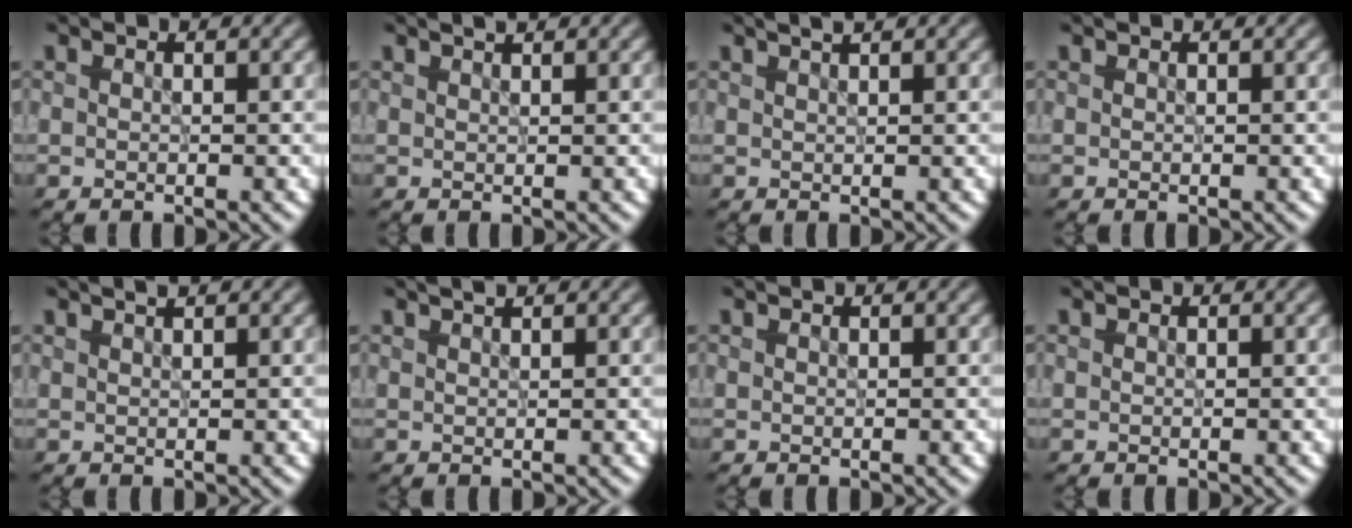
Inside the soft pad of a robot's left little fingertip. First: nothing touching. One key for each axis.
{"total": 1.0, "fx": 0.8, "fy": 0.1, "fz": 0.5, "tx": -0.005, "ty": 0.001, "tz": 0.011}
{"total": 1.7, "fx": 1.2, "fy": 0.5, "fz": 1.1, "tx": -0.005, "ty": 0.004, "tz": 0.008}
{"total": 0.0}
{"total": 1.3, "fx": 1.0, "fy": 0.3, "fz": 0.8, "tx": -0.005, "ty": 0.002, "tz": 0.009}
{"total": 1.1, "fx": 0.9, "fy": 0.2, "fz": 0.6, "tx": -0.006, "ty": 0.000, "tz": 0.009}
{"total": 0.0}
{"total": 0.0}